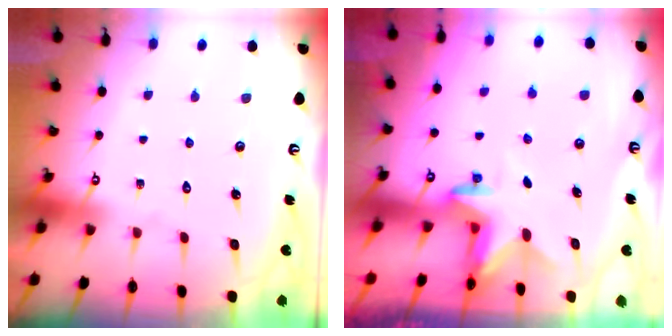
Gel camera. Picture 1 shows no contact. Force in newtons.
{"total": 2.4, "press": 2.3, "slide": 0.4}